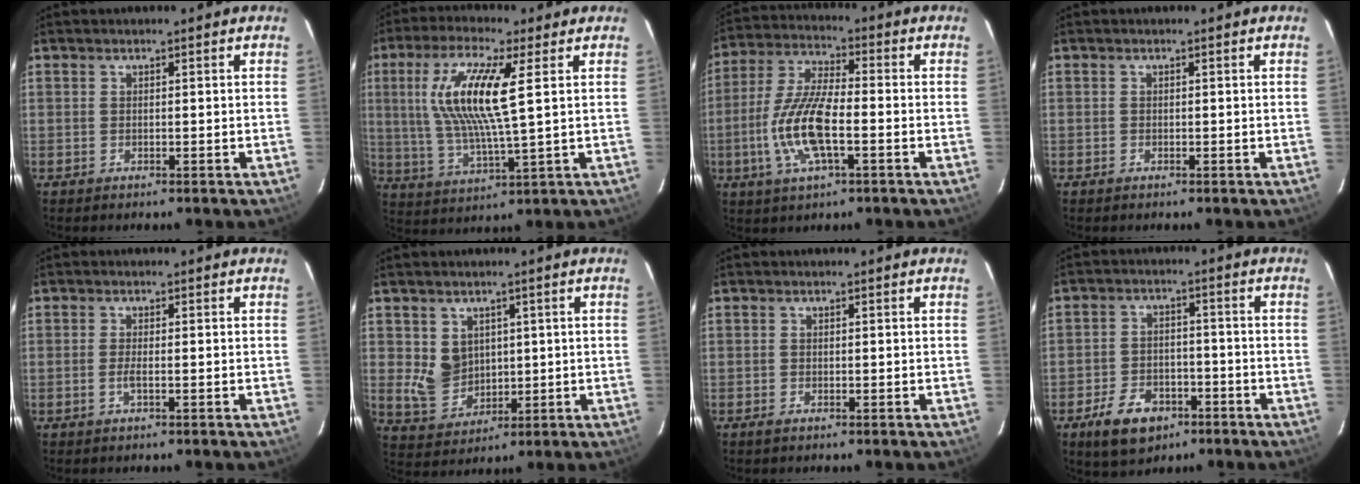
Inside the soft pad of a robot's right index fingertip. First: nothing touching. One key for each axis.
{"total": 13.9, "fx": 3.5, "fy": 2.0, "fz": 13.3, "tx": -0.260, "ty": 0.002, "tz": 0.070}
{"total": 12.8, "fx": -3.4, "fy": 3.8, "fz": 11.7, "tx": -0.249, "ty": -0.002, "tz": -0.070}
{"total": 0.0}
{"total": 1.6, "fx": -0.6, "fy": 0.0, "fz": 1.4, "tx": -0.030, "ty": -0.001, "tz": -0.012}
{"total": 6.5, "fx": 1.4, "fy": 5.7, "fz": 2.8, "tx": -0.057, "ty": 0.000, "tz": 0.046}
{"total": 0.8, "fx": -0.6, "fy": 0.3, "fz": 0.4, "tx": -0.009, "ty": -0.003, "tz": -0.013}
{"total": 9.8, "fx": -5.7, "fy": 6.3, "fz": 4.9, "tx": -0.118, "ty": 0.010, "tz": -0.083}